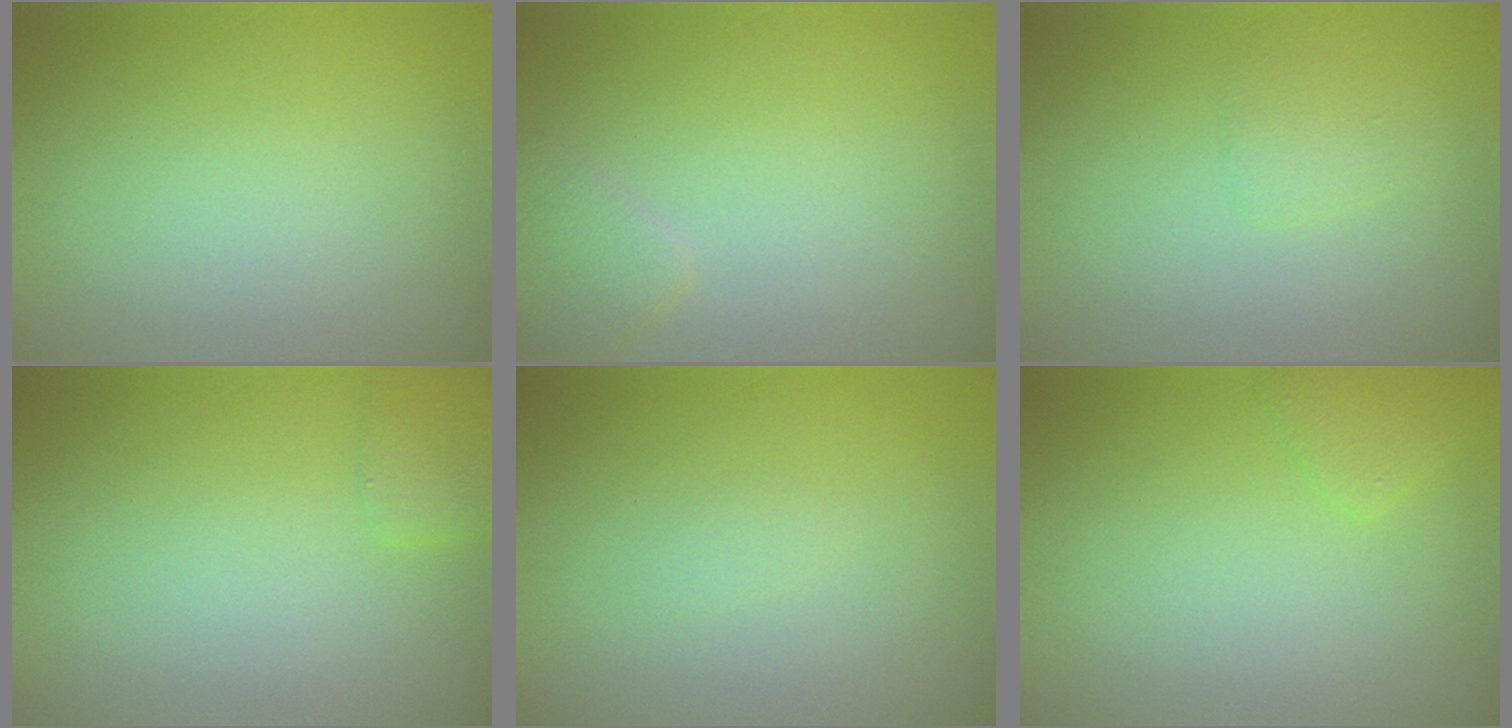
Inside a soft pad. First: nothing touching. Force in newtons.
{"total": 1.6, "press": 1.6, "slide": 0.1}
{"total": 1.1, "press": 1.1, "slide": 0.1}
{"total": 1.7, "press": 1.7, "slide": 0.1}
{"total": 0.5, "press": 0.5, "slide": 0.1}
{"total": 1.5, "press": 1.5, "slide": 0.1}